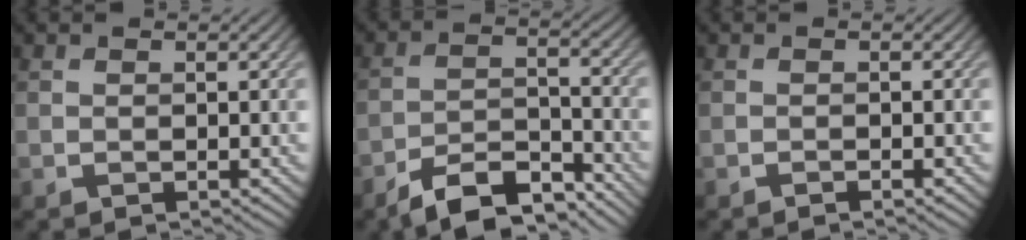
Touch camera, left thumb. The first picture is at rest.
{"total": 8.9, "force": [-7.2, 2.8, 4.3], "torque": [-0.073, -0.003, -0.136]}
{"total": 0.6, "force": [-0.5, 0.0, 0.3], "torque": [-0.005, 0.001, -0.010]}